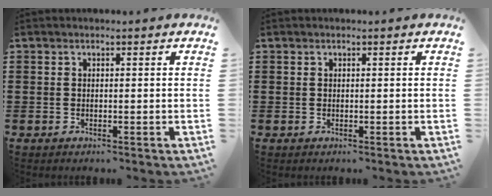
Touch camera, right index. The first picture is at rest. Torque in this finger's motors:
{"motor_torque": [0.68, 0.33, 0.03, 0.02]}